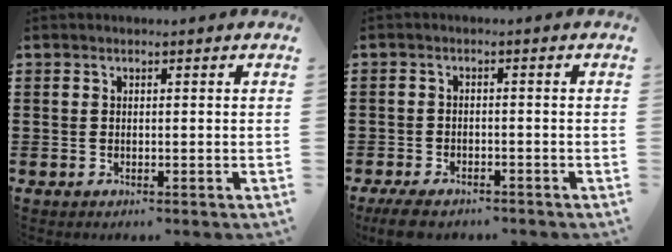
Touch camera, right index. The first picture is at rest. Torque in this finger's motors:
{"motor_torque": [-0.07, 0.13, 0.36, 0.09]}